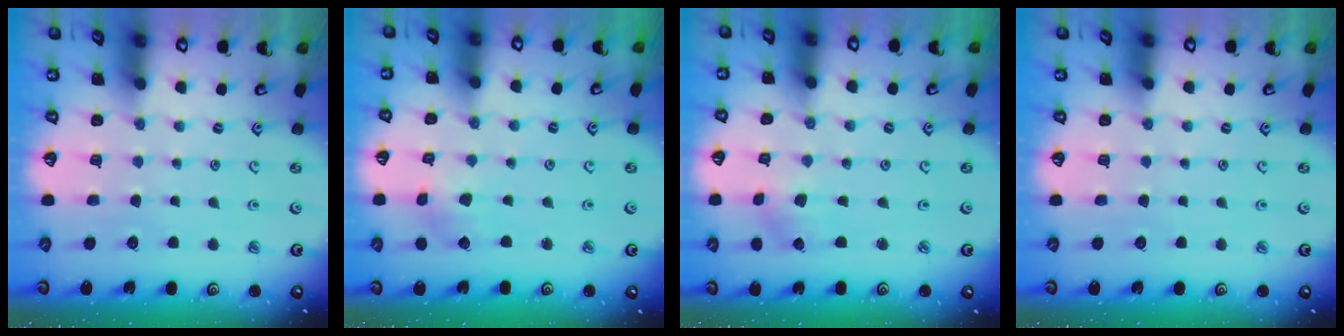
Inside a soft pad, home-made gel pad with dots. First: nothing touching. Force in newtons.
{"total": 2.9, "press": 2.9, "slide": 0.1}
{"total": 2.4, "press": 2.3, "slide": 0.4}
{"total": 0.0}